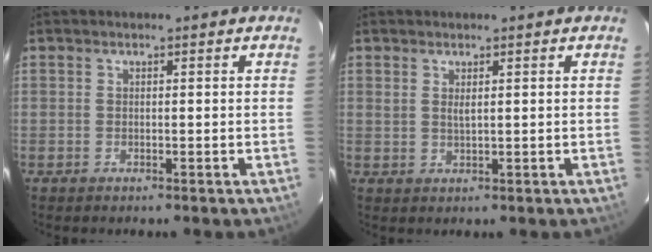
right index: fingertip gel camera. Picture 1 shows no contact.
{"total": 1.3, "force": [0.7, 0.4, 1.1], "torque": [-0.017, 0.002, 0.013]}